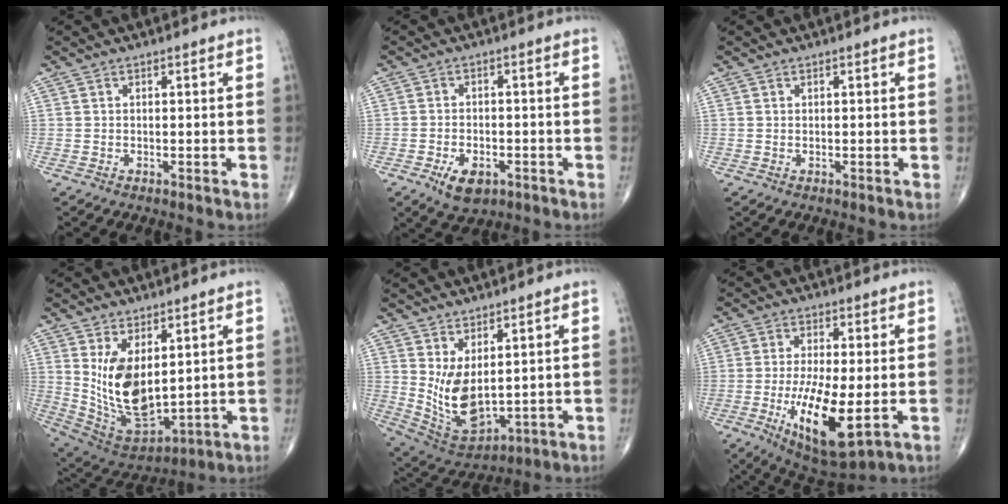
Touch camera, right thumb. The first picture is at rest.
{"total": 6.0, "force": [-2.9, 3.5, 4.0], "torque": [-0.062, 0.007, -0.042]}
{"total": 0.0}
{"total": 14.4, "force": [3.3, 7.4, 11.9], "torque": [-0.206, -0.030, 0.090]}
{"total": 10.8, "force": [1.9, 5.4, 9.2], "torque": [-0.160, -0.029, 0.062]}
{"total": 14.4, "force": [-3.4, 4.7, 13.1], "torque": [-0.237, -0.020, -0.045]}